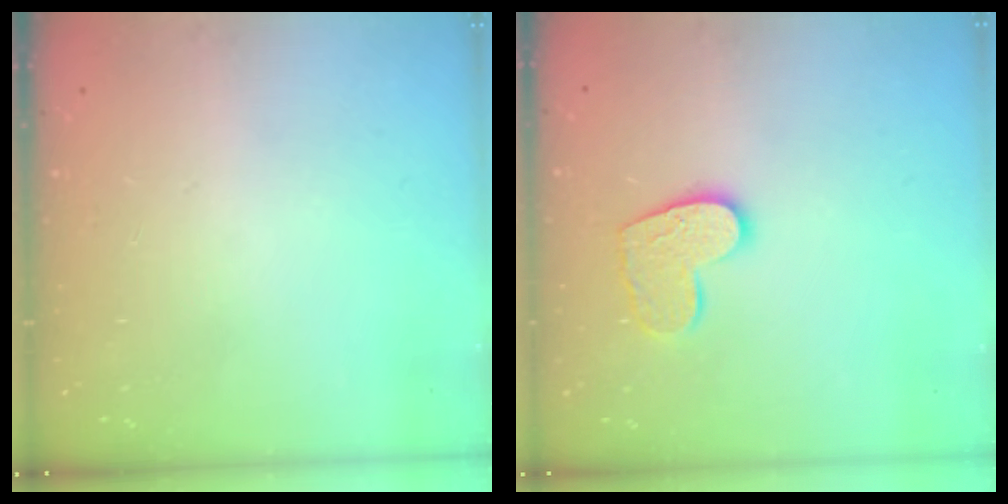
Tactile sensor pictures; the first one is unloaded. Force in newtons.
{"total": 11.3, "press": 11.2, "slide": 0.7}